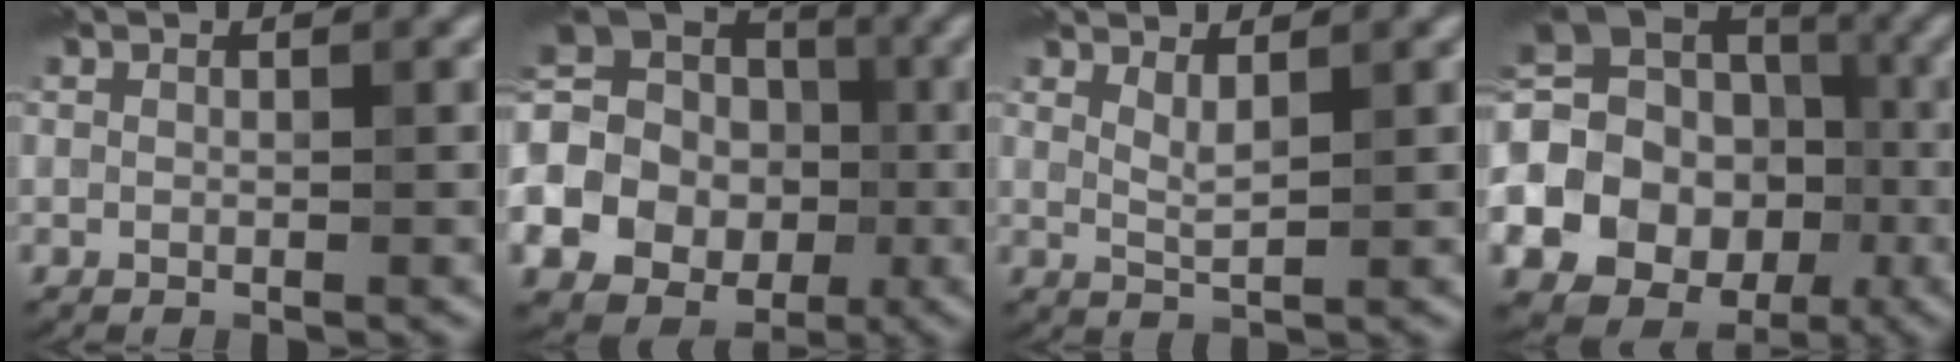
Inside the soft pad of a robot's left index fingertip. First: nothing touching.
{"total": 21.8, "force": [-4.6, 19.7, 8.0], "torque": [-0.195, -0.015, -0.118]}
{"total": 1.7, "force": [1.1, 0.4, 1.2], "torque": [-0.024, -0.004, 0.021]}
{"total": 23.9, "force": [-6.3, 21.6, 8.3], "torque": [-0.191, -0.008, -0.144]}